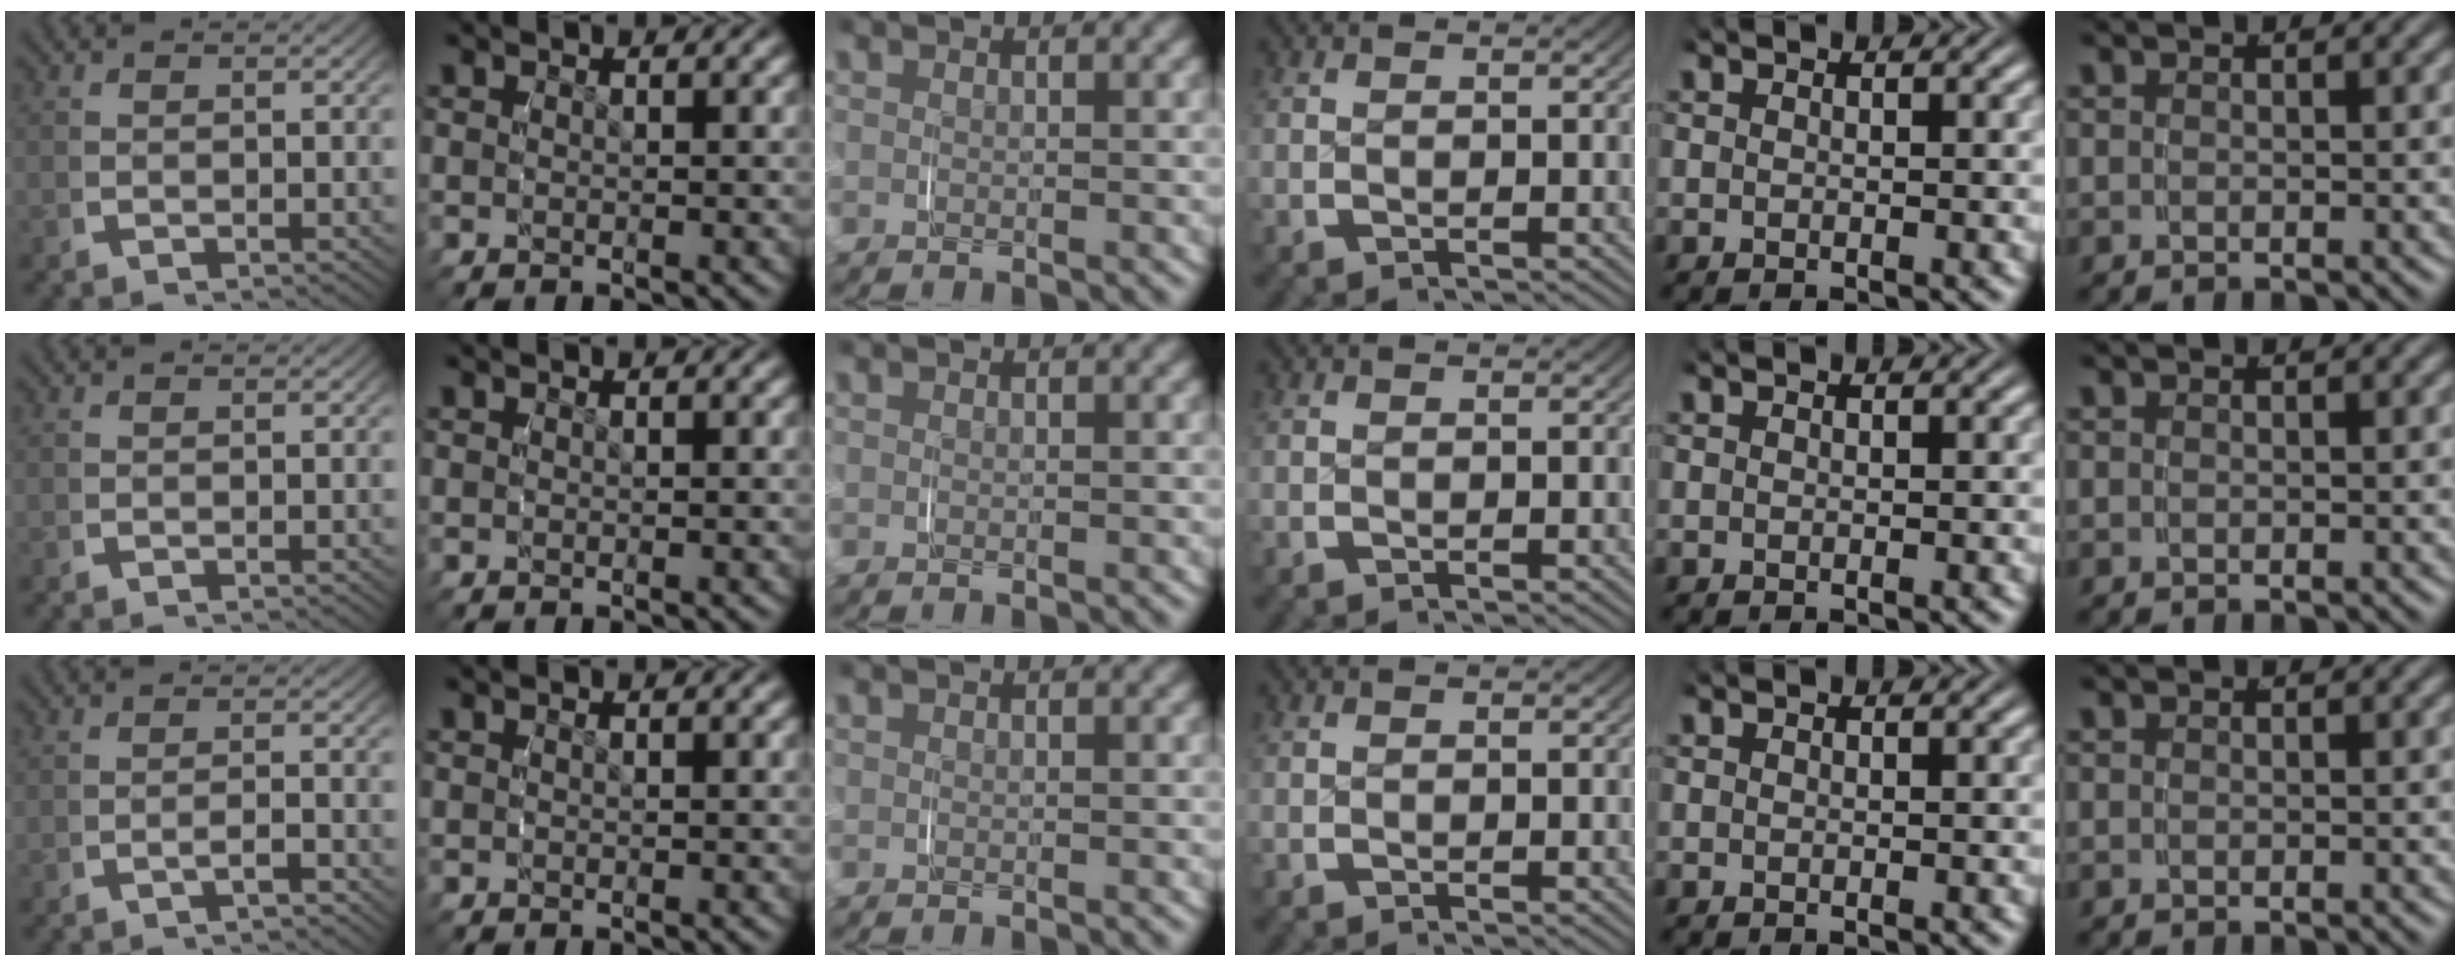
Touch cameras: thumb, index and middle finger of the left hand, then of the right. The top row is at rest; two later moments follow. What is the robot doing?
{"motion": "grasp_and_lifting", "object": "paper"}